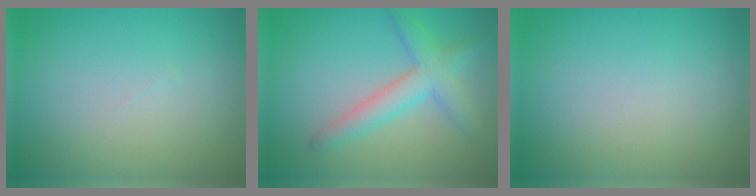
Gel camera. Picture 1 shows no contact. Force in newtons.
{"total": 3.9, "press": 3.9, "slide": 0.1}
{"total": 0.0}